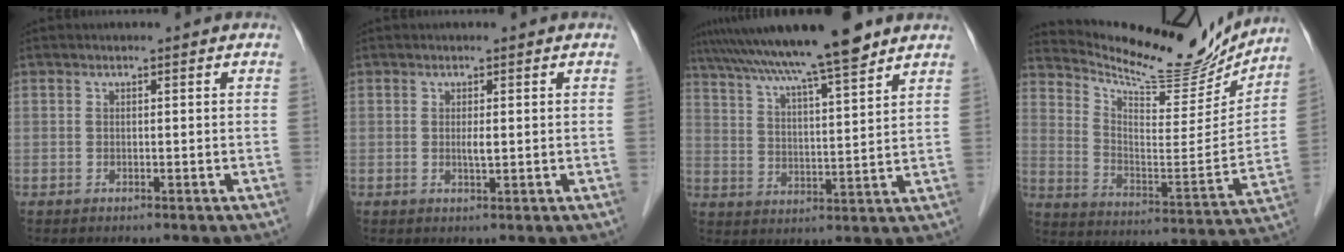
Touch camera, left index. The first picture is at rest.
{"total": 1.1, "force": [0.1, 0.1, 1.1], "torque": [-0.027, -0.004, 0.004]}
{"total": 16.0, "force": [13.2, 0.0, 9.0], "torque": [-0.157, 0.025, 0.211]}
{"total": 18.8, "force": [17.9, 3.0, 5.1], "torque": [-0.099, -0.049, 0.269]}